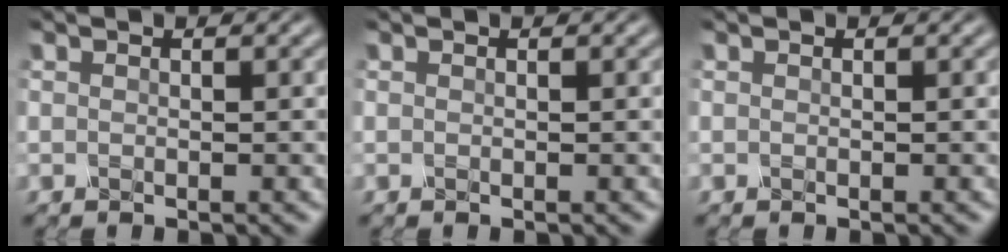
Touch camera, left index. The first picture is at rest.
{"total": 0.0}
{"total": 0.0}